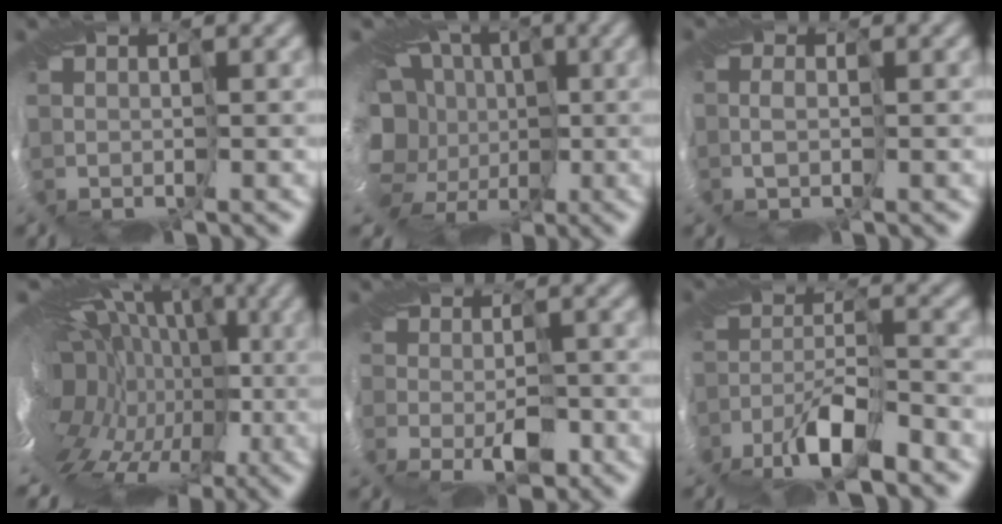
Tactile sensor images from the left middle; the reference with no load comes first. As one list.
[{"total": 12.4, "force": [-1.0, 10.5, 6.5], "torque": [-0.103, -0.008, -0.041]}, {"total": 0.8, "force": [-0.6, 0.0, 0.5], "torque": [-0.008, -0.001, -0.011]}, {"total": 17.2, "force": [-3.0, 12.4, 11.5], "torque": [-0.128, 0.001, -0.070]}, {"total": 1.1, "force": [-1.0, 0.0, 0.3], "torque": [0.006, -0.004, -0.016]}, {"total": 4.1, "force": [-3.8, 0.1, 1.6], "torque": [-0.018, -0.001, -0.073]}]